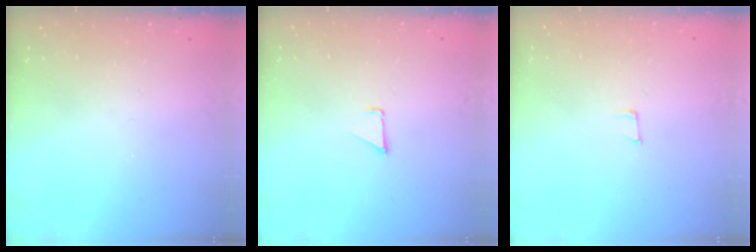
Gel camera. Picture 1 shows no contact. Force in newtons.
{"total": 0.9, "press": 0.9, "slide": 0.1}
{"total": 4.1, "press": 4.0, "slide": 1.1}